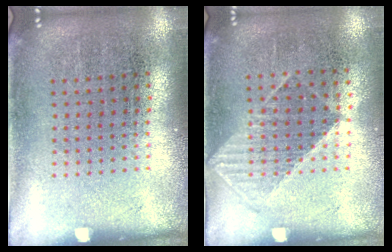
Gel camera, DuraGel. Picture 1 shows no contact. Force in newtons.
{"total": 1.0, "press": 0.9, "slide": 0.5}